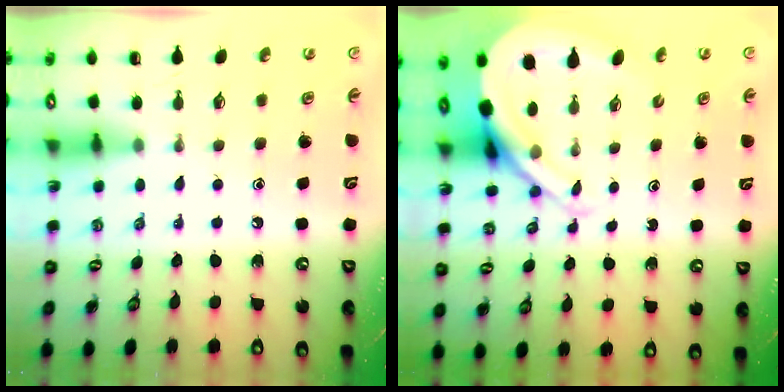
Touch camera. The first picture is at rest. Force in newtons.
{"total": 9.5, "press": 9.5, "slide": 0.8}